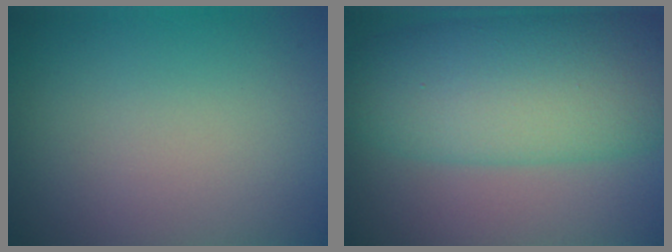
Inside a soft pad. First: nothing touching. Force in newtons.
{"total": 10.6, "press": 10.6, "slide": 0.1}